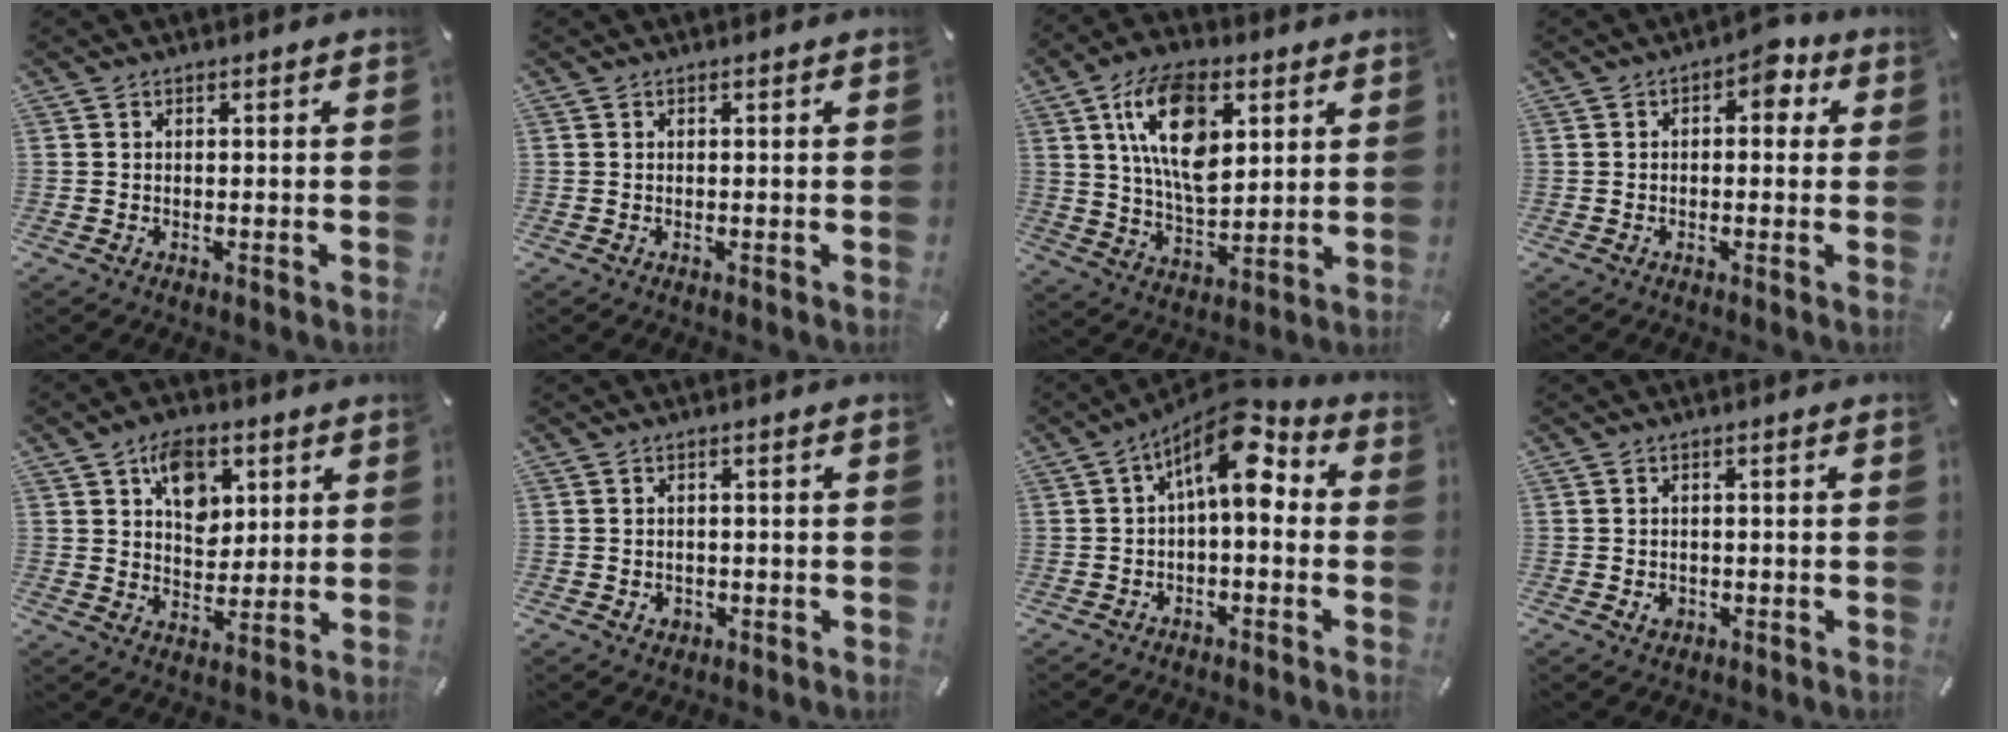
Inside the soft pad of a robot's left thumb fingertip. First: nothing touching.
{"total": 0.0}
{"total": 16.7, "force": [6.2, 9.4, 12.4], "torque": [-0.239, -0.003, 0.105]}
{"total": 5.1, "force": [1.0, 3.1, 3.9], "torque": [-0.040, -0.002, 0.006]}
{"total": 9.4, "force": [4.3, 6.9, 4.7], "torque": [-0.065, -0.004, 0.073]}
{"total": 1.7, "force": [-0.4, 1.5, 0.5], "torque": [-0.011, 0.006, -0.010]}
{"total": 11.3, "force": [3.5, 5.2, 9.4], "torque": [-0.155, -0.023, 0.057]}
{"total": 1.9, "force": [-0.5, 1.6, 0.8], "torque": [-0.007, 0.001, -0.012]}